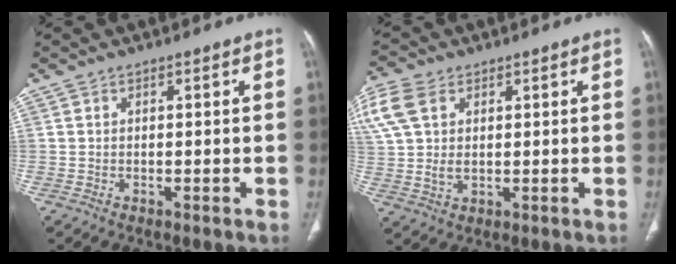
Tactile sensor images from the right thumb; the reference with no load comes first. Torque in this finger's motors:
{"motor_torque": [0.25, 1.61, 0.52, -0.42, 0.22]}